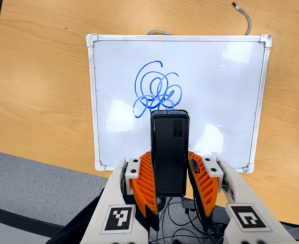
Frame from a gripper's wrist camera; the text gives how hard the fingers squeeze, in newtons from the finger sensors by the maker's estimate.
{"total": 4.3, "left": 3.0, "right": 5.5}